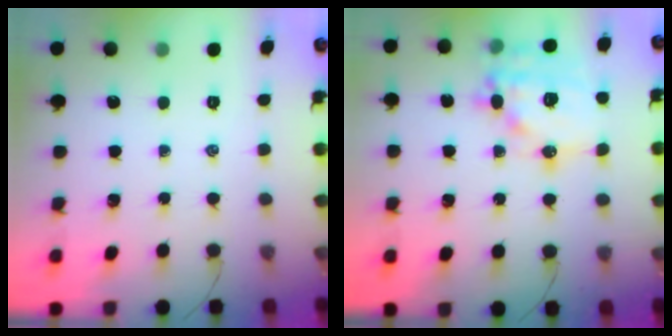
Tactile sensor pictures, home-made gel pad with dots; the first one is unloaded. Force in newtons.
{"total": 16.5, "press": 16.2, "slide": 3.2}